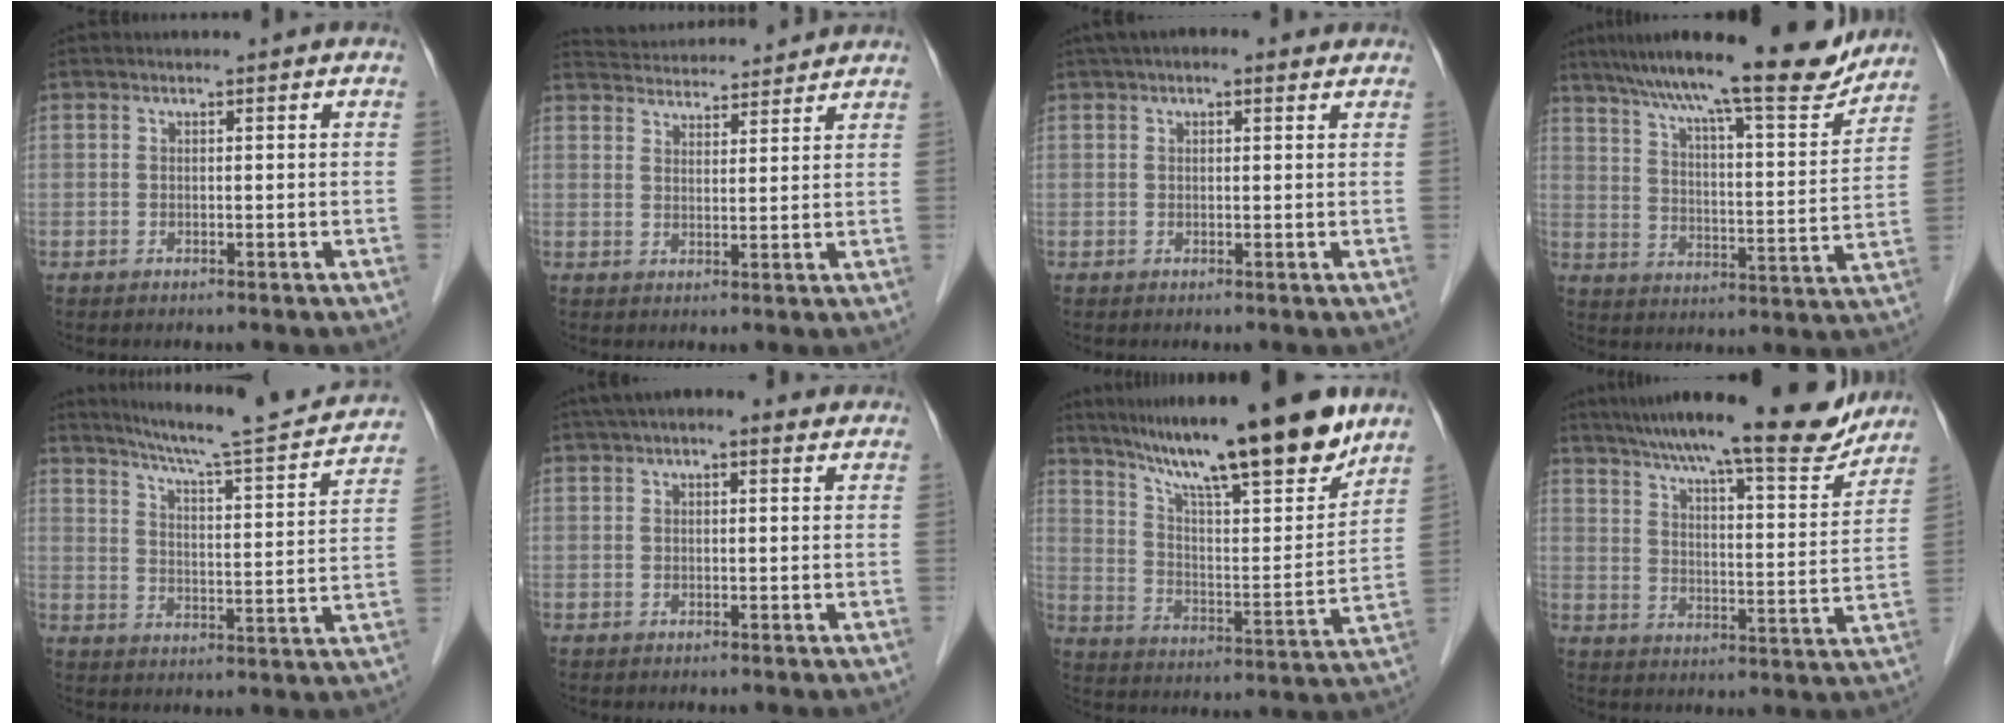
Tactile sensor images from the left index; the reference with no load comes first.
{"total": 11.3, "force": [10.9, 1.5, 2.3], "torque": [-0.039, 0.029, 0.155]}
{"total": 5.3, "force": [3.7, 2.0, 3.3], "torque": [-0.052, 0.037, 0.054]}
{"total": 20.2, "force": [17.1, 2.1, 10.5], "torque": [-0.169, -0.002, 0.249]}
{"total": 19.4, "force": [17.7, 0.8, 7.9], "torque": [-0.120, -0.027, 0.233]}
{"total": 6.1, "force": [4.1, 2.1, 4.0], "torque": [-0.064, 0.040, 0.060]}
{"total": 21.0, "force": [16.8, 2.0, 12.4], "torque": [-0.199, -0.005, 0.270]}
{"total": 19.4, "force": [16.8, 2.2, 9.4], "torque": [-0.145, -0.010, 0.234]}